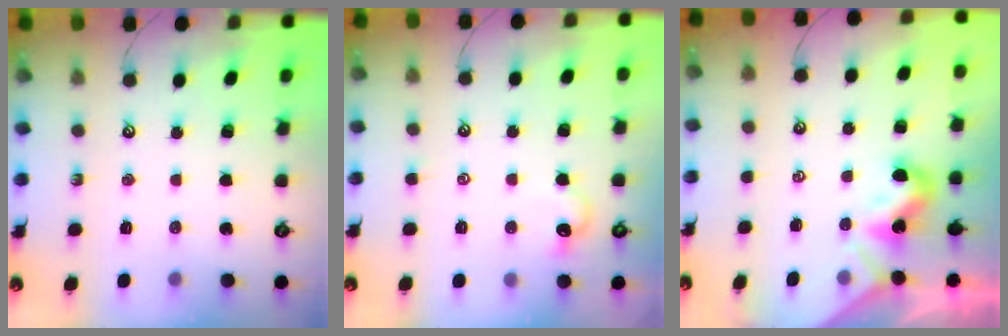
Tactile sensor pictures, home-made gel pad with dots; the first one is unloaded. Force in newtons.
{"total": 1.2, "press": 1.0, "slide": 0.7}
{"total": 1.8, "press": 1.8, "slide": 0.4}